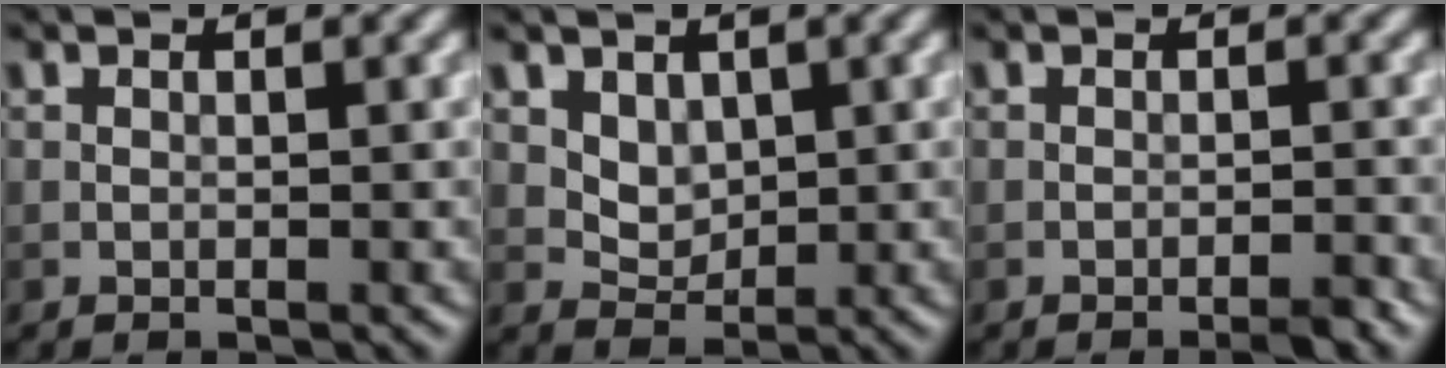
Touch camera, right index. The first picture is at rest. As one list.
[{"total": 2.3, "force": [1.0, 1.7, 1.1], "torque": [-0.023, -0.016, 0.036]}, {"total": 1.8, "force": [-1.4, 0.2, 1.2], "torque": [-0.014, 0.003, -0.024]}]